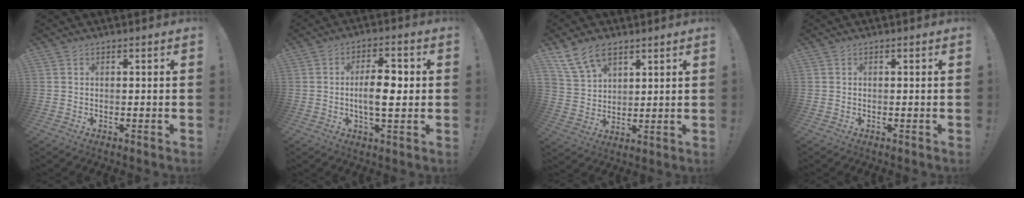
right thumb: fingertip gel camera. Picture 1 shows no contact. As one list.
[{"total": 9.5, "force": [-0.7, 3.9, 8.7], "torque": [-0.143, 0.009, -0.016]}, {"total": 10.2, "force": [6.9, 6.0, 4.4], "torque": [-0.084, -0.028, 0.137]}, {"total": 0.0}]